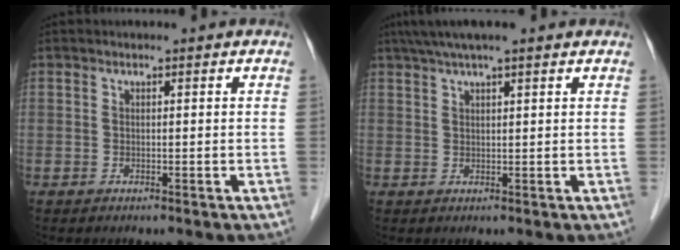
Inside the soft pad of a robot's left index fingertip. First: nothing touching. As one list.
[{"total": 7.5, "force": [5.8, 0.4, 4.7], "torque": [-0.076, 0.046, 0.090]}]